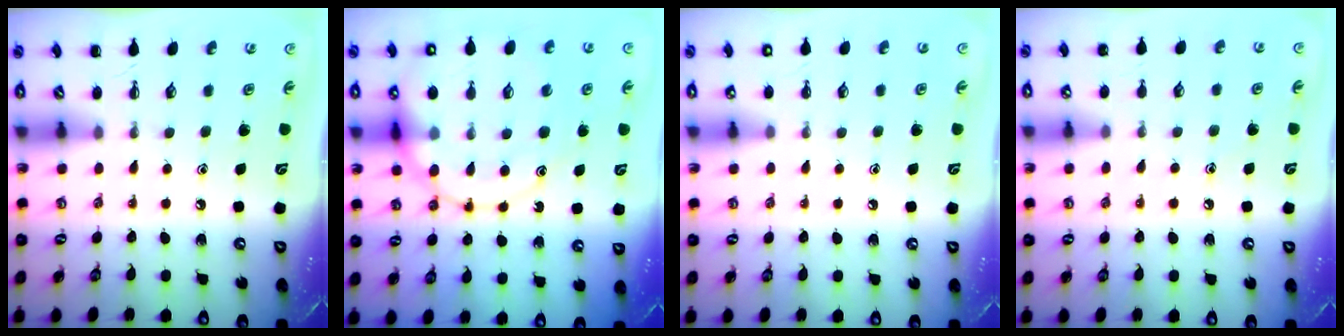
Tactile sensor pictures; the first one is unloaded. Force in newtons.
{"total": 19.5, "press": 19.3, "slide": 2.9}
{"total": 2.1, "press": 2.0, "slide": 0.6}
{"total": 7.3, "press": 6.9, "slide": 2.4}